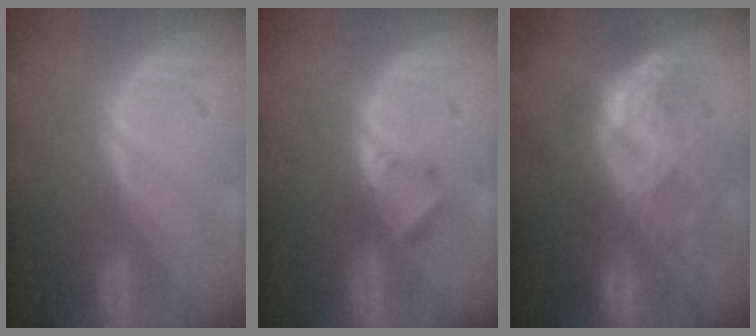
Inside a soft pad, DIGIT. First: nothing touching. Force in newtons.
{"total": 2.5, "press": 2.3, "slide": 1.0}
{"total": 8.8, "press": 8.5, "slide": 2.0}